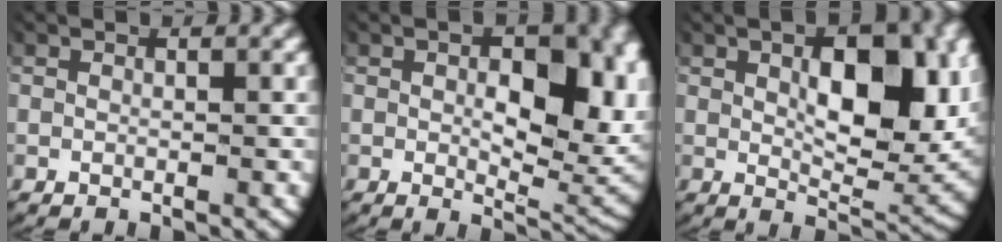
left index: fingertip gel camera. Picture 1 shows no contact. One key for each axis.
{"total": 7.6, "fx": 1.1, "fy": 3.9, "fz": 6.5, "tx": -0.087, "ty": -0.019, "tz": 0.019}
{"total": 7.4, "fx": 1.8, "fy": 3.3, "fz": 6.4, "tx": -0.106, "ty": -0.012, "tz": 0.030}